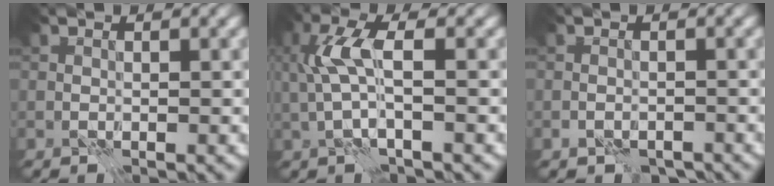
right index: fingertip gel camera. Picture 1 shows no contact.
{"total": 3.9, "force": [0.7, 1.0, 3.7], "torque": [-0.085, 0.008, 0.010]}
{"total": 1.3, "force": [-1.1, 0.5, 0.5], "torque": [-0.003, -0.007, -0.018]}